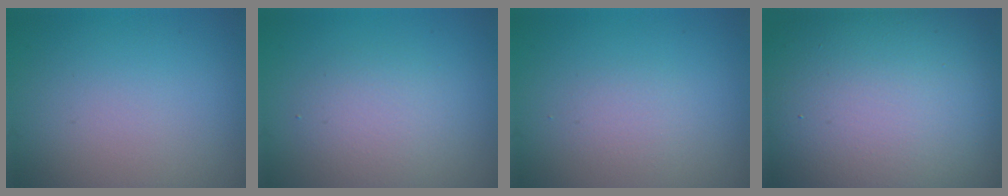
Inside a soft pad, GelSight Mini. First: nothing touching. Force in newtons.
{"total": 2.5, "press": 2.5, "slide": 0.2}
{"total": 1.2, "press": 1.2, "slide": 0.1}
{"total": 19.7, "press": 19.7, "slide": 0.7}